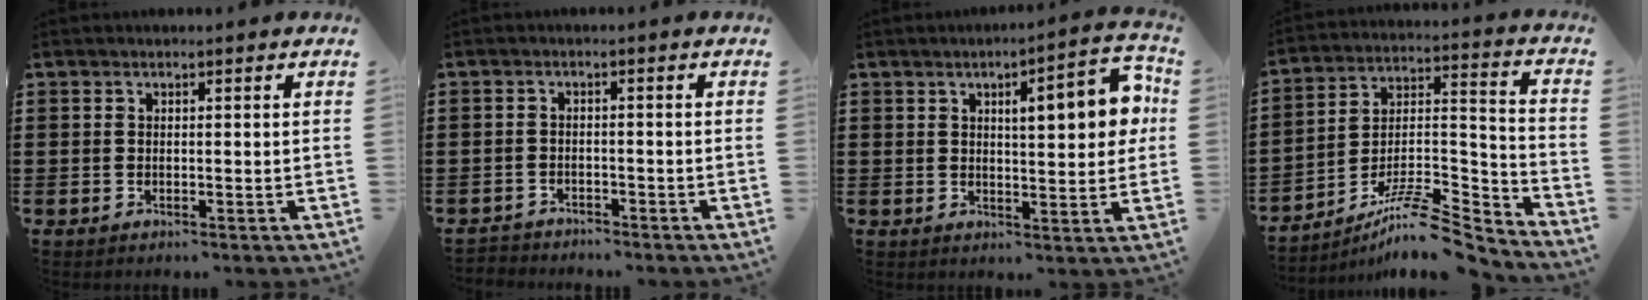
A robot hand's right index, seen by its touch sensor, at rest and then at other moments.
{"total": 2.0, "force": [-1.9, 0.4, -0.3], "torque": [-0.001, 0.002, -0.044]}
{"total": 8.5, "force": [2.6, 2.2, 7.8], "torque": [-0.110, -0.005, 0.034]}
{"total": 9.7, "force": [-7.7, 2.0, 5.4], "torque": [-0.087, 0.014, -0.150]}